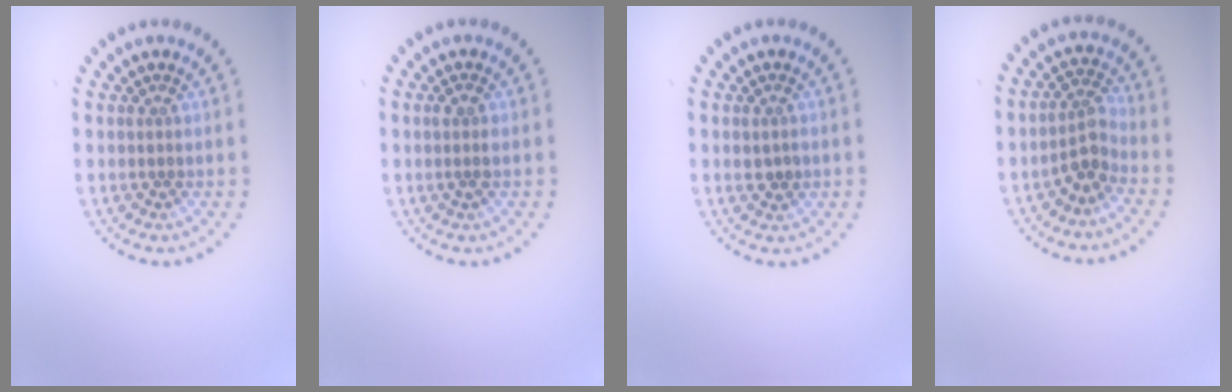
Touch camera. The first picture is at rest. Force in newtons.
{"total": 1.2, "press": 1.1, "slide": 0.5}
{"total": 1.5, "press": 1.5, "slide": 0.3}
{"total": 2.5, "press": 2.0, "slide": 1.5}